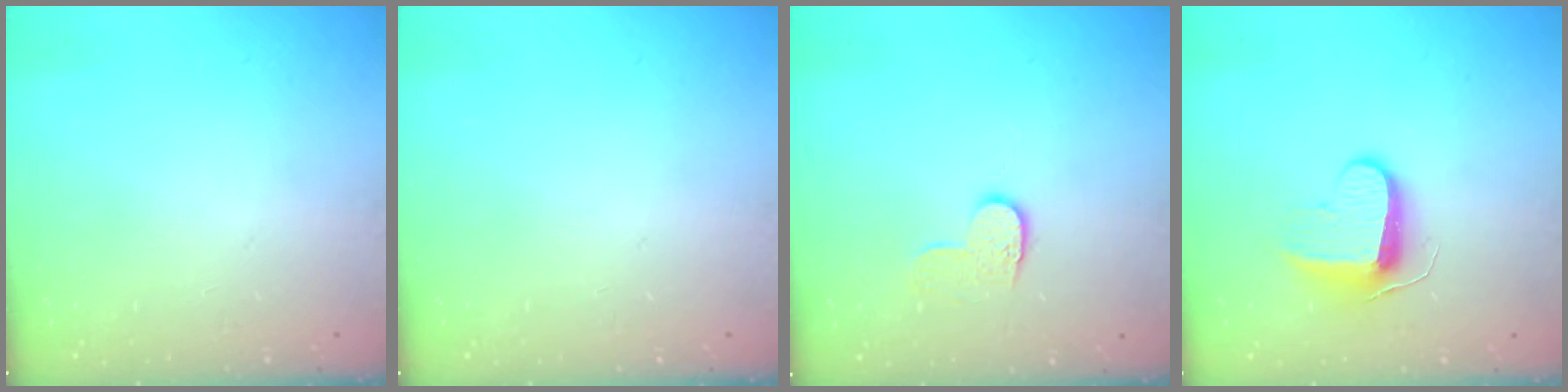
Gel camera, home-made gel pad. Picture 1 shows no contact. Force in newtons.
{"total": 0.0}
{"total": 6.0, "press": 6.0, "slide": 0.5}
{"total": 9.5, "press": 9.5, "slide": 0.8}